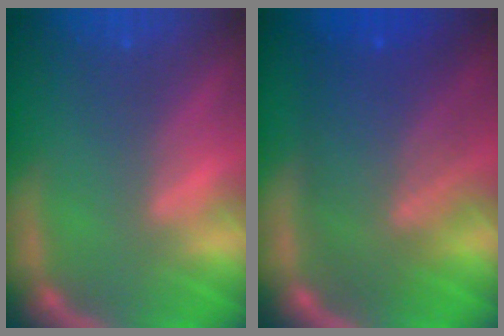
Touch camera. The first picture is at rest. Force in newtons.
{"total": 9.1}